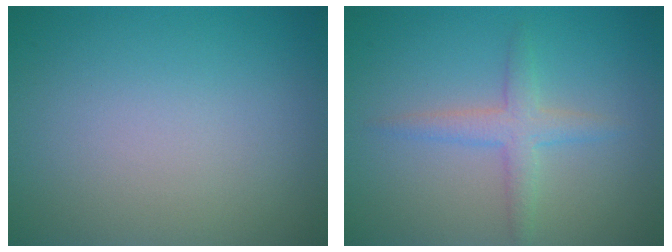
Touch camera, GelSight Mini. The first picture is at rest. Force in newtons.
{"total": 2.4, "press": 2.4, "slide": 0.0}